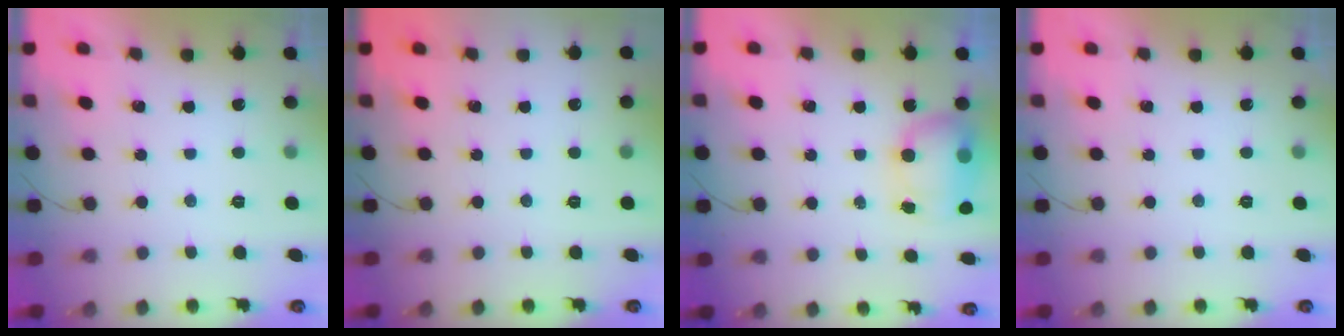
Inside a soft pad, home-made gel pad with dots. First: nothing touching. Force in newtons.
{"total": 0.0}
{"total": 7.5, "press": 7.2, "slide": 1.9}
{"total": 0.0}